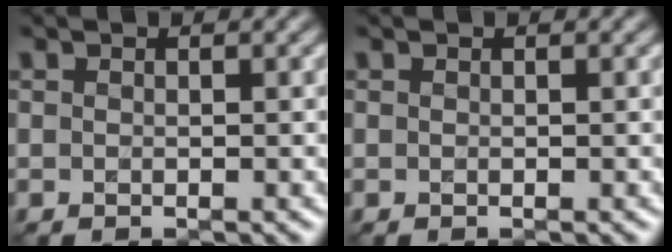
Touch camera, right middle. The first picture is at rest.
{"total": 0.0}